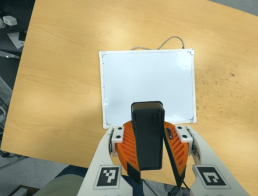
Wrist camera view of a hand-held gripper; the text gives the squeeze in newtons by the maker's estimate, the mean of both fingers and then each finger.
{"total": 9.7, "left": 9.9, "right": 9.5}